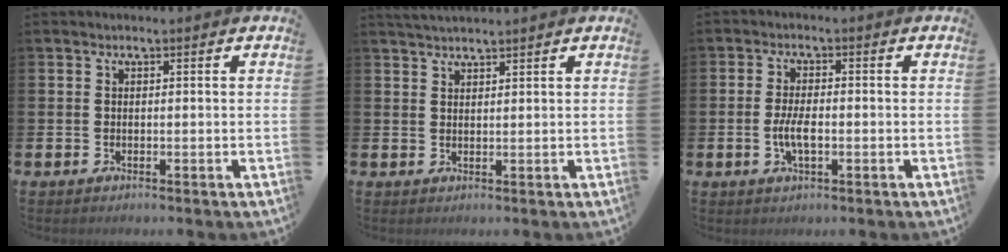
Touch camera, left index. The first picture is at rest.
{"total": 2.1, "force": [2.0, 0.1, 0.3], "torque": [-0.008, -0.005, 0.037]}
{"total": 3.7, "force": [-0.9, 1.4, 3.4], "torque": [-0.057, -0.004, -0.020]}